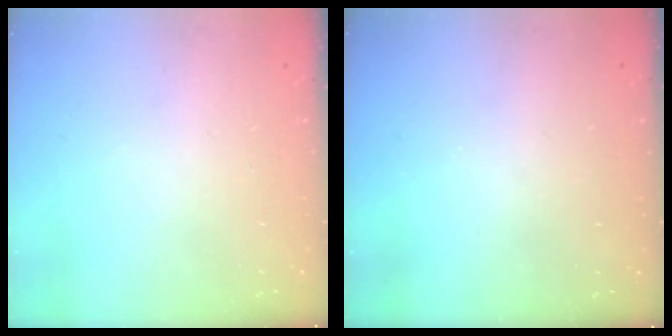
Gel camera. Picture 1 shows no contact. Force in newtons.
{"total": 2.9, "press": 2.8, "slide": 0.9}